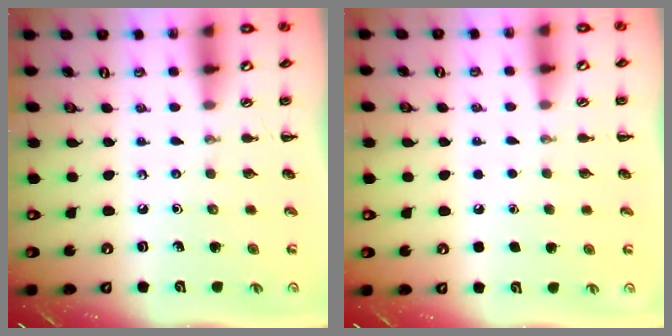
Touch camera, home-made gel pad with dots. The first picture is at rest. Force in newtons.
{"total": 1.9, "press": 1.9, "slide": 0.2}